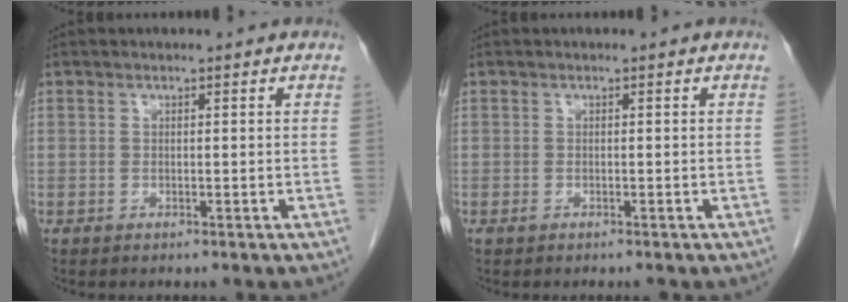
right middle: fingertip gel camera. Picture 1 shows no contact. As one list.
[{"total": 0.6, "force": [-0.4, 0.2, 0.4], "torque": [-0.010, -0.001, -0.005]}]